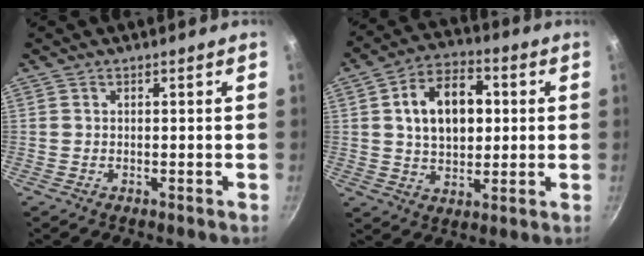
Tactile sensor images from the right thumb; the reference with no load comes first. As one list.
[{"total": 14.2, "force": [2.4, 9.3, 10.4], "torque": [-0.137, 0.012, 0.032]}]